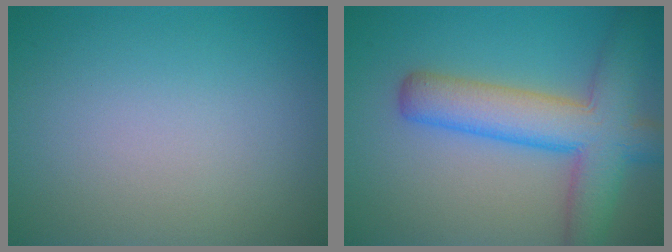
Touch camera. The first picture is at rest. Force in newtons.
{"total": 7.9, "press": 7.9, "slide": 0.3}